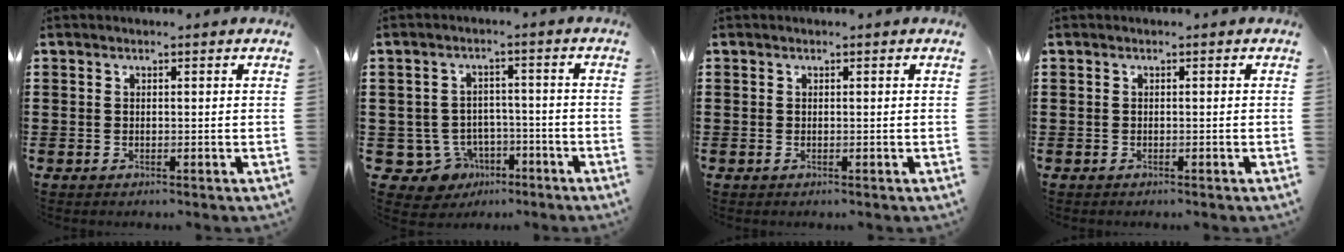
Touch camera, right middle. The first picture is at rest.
{"total": 5.8, "force": [-3.1, 4.6, 1.6], "torque": [-0.060, 0.009, -0.058]}
{"total": 0.0}
{"total": 0.0}